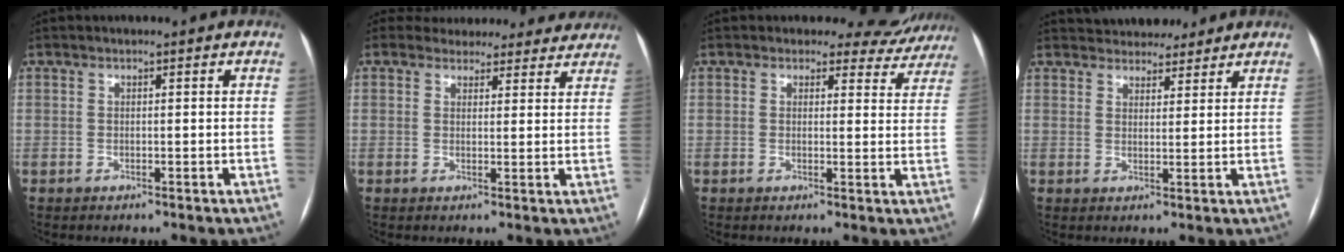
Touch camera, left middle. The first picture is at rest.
{"total": 15.5, "force": [14.3, 5.6, 2.1], "torque": [-0.013, 0.010, 0.162]}
{"total": 7.1, "force": [6.5, 2.9, -0.2], "torque": [0.034, -0.009, 0.045]}
{"total": 9.1, "force": [8.3, 3.4, 1.7], "torque": [-0.012, 0.017, 0.111]}